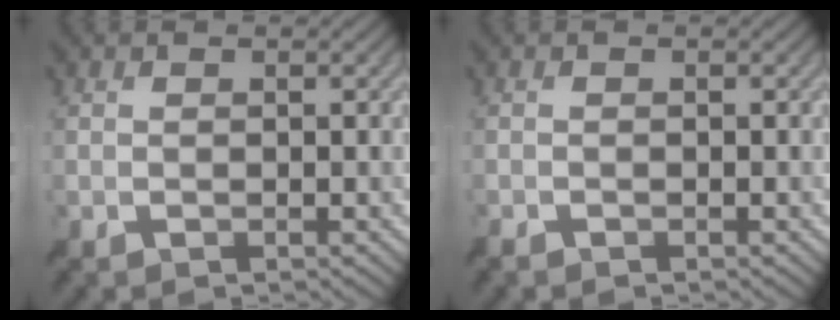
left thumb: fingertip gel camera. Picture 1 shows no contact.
{"total": 0.6, "force": [-0.6, 0.1, 0.1], "torque": [-0.001, -0.003, -0.013]}